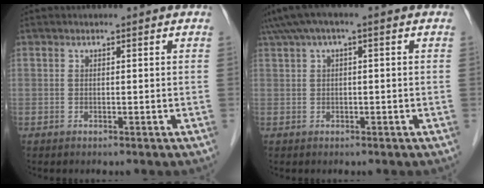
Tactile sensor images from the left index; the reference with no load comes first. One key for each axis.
{"total": 4.1, "fx": 1.7, "fy": 0.8, "fz": 3.6, "tx": -0.075, "ty": 0.033, "tz": 0.033}